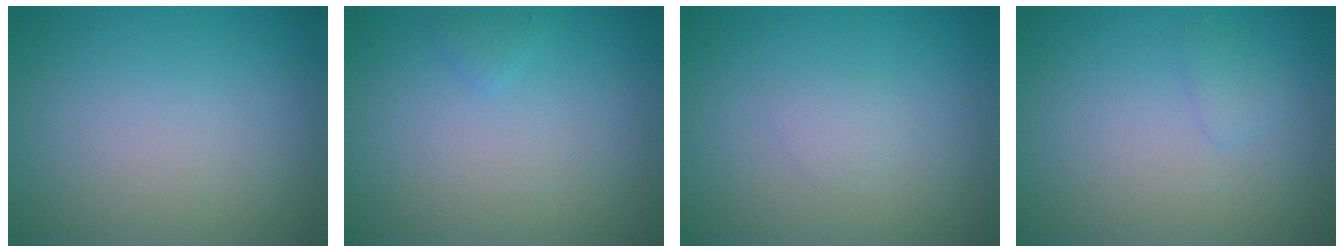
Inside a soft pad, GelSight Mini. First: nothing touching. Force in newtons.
{"total": 0.7, "press": 0.7, "slide": 0.0}
{"total": 0.8, "press": 0.8, "slide": 0.1}
{"total": 0.8, "press": 0.8, "slide": 0.0}